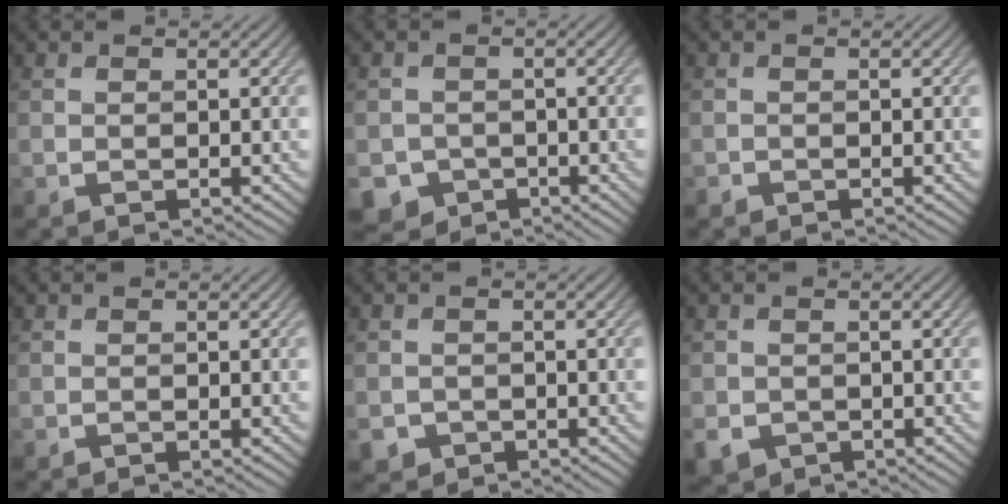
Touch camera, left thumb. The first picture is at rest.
{"total": 4.1, "force": [-2.2, 3.3, 0.8], "torque": [-0.014, -0.004, -0.043]}
{"total": 0.6, "force": [-0.5, 0.3, 0.1], "torque": [-0.002, -0.004, -0.010]}
{"total": 0.0}
{"total": 2.6, "force": [-1.3, 2.1, 0.6], "torque": [-0.013, -0.012, -0.029]}
{"total": 3.0, "force": [-1.3, 2.5, 1.0], "torque": [-0.027, -0.017, -0.027]}